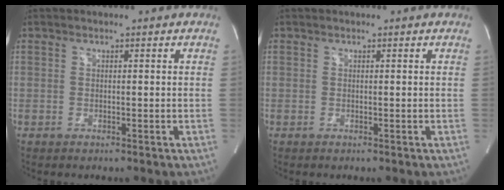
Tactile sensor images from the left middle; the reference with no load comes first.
{"total": 0.0}